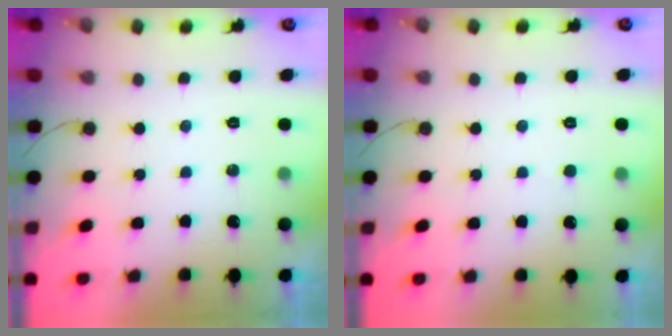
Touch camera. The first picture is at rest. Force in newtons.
{"total": 2.3, "press": 2.3, "slide": 0.2}